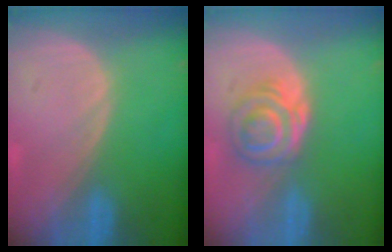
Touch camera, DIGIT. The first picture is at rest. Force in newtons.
{"total": 5.5, "press": 4.9, "slide": 2.6}